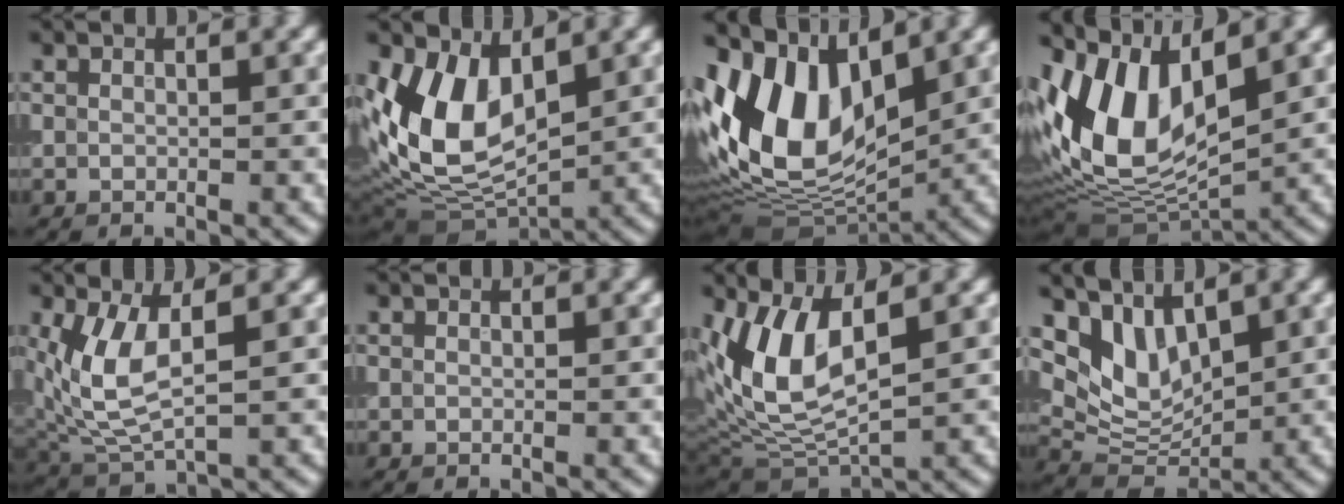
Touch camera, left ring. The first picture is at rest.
{"total": 8.7, "force": [1.5, 5.4, 6.7], "torque": [-0.144, -0.018, 0.028]}
{"total": 11.6, "force": [2.2, 6.9, 9.1], "torque": [-0.193, 0.002, 0.032]}
{"total": 10.7, "force": [2.3, 5.7, 8.7], "torque": [-0.196, 0.003, 0.037]}
{"total": 5.7, "force": [0.9, 2.7, 4.9], "torque": [-0.123, -0.009, 0.025]}
{"total": 0.0}
{"total": 7.9, "force": [2.4, 3.5, 6.6], "torque": [-0.143, -0.009, 0.046]}
{"total": 4.8, "force": [2.7, 2.7, 2.8], "torque": [-0.062, -0.012, 0.050]}